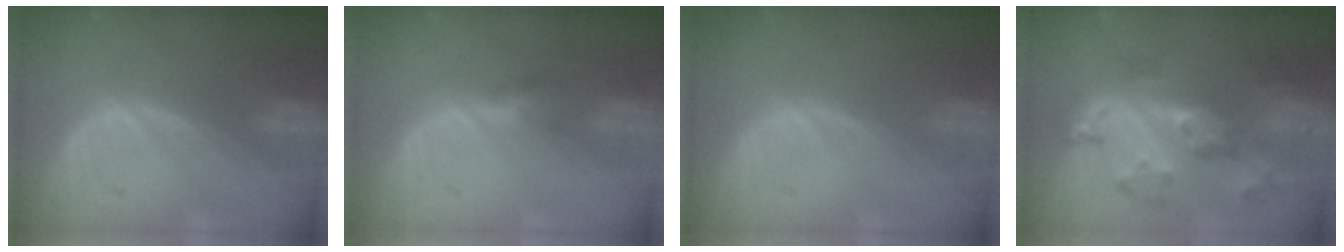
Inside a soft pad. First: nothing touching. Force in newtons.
{"total": 2.5, "press": 2.4, "slide": 0.7}
{"total": 0.0}
{"total": 8.8, "press": 7.9, "slide": 4.0}